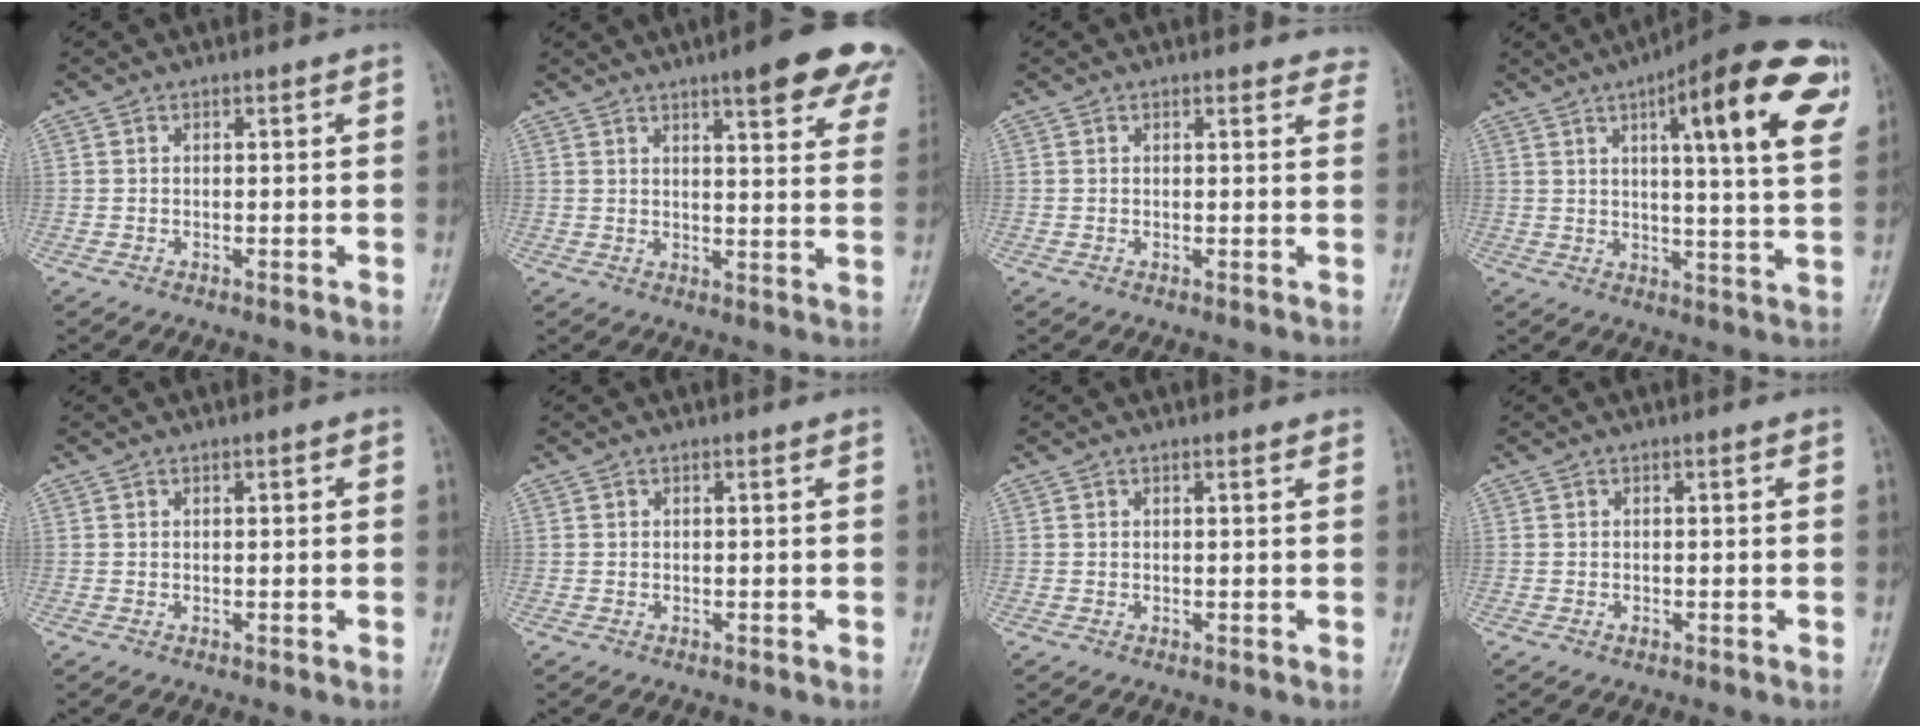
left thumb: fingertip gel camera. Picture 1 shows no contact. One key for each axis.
{"total": 16.5, "fx": 10.7, "fy": 3.8, "fz": 11.9, "tx": -0.122, "ty": -0.036, "tz": 0.119}
{"total": 3.9, "fx": 3.5, "fy": 1.5, "fz": 0.9, "tx": 0.019, "ty": -0.012, "tz": 0.020}
{"total": 20.0, "fx": 8.1, "fy": 4.5, "fz": 17.8, "tx": -0.215, "ty": -0.012, "tz": 0.100}
{"total": 0.8, "fx": 0.3, "fy": 0.4, "fz": 0.7, "tx": -0.007, "ty": 0.001, "tz": 0.004}
{"total": 0.0}
{"total": 0.8, "fx": 0.6, "fy": 0.2, "fz": 0.5, "tx": -0.006, "ty": 0.000, "tz": 0.006}
{"total": 0.7, "fx": -0.3, "fy": 0.5, "fz": 0.5, "tx": -0.007, "ty": 0.004, "tz": -0.006}